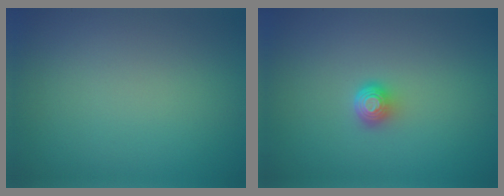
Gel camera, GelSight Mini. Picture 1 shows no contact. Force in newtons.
{"total": 1.6, "press": 1.2, "slide": 1.1}